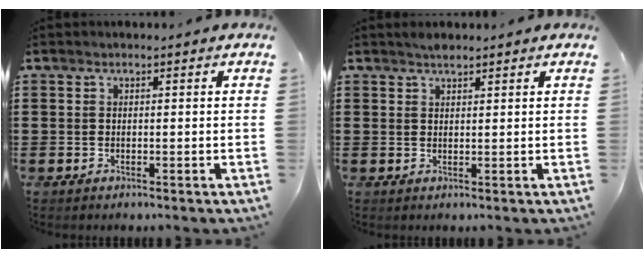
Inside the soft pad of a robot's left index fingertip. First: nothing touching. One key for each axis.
{"total": 1.5, "fx": 1.3, "fy": 0.5, "fz": 0.6, "tx": -0.013, "ty": 0.001, "tz": 0.025}